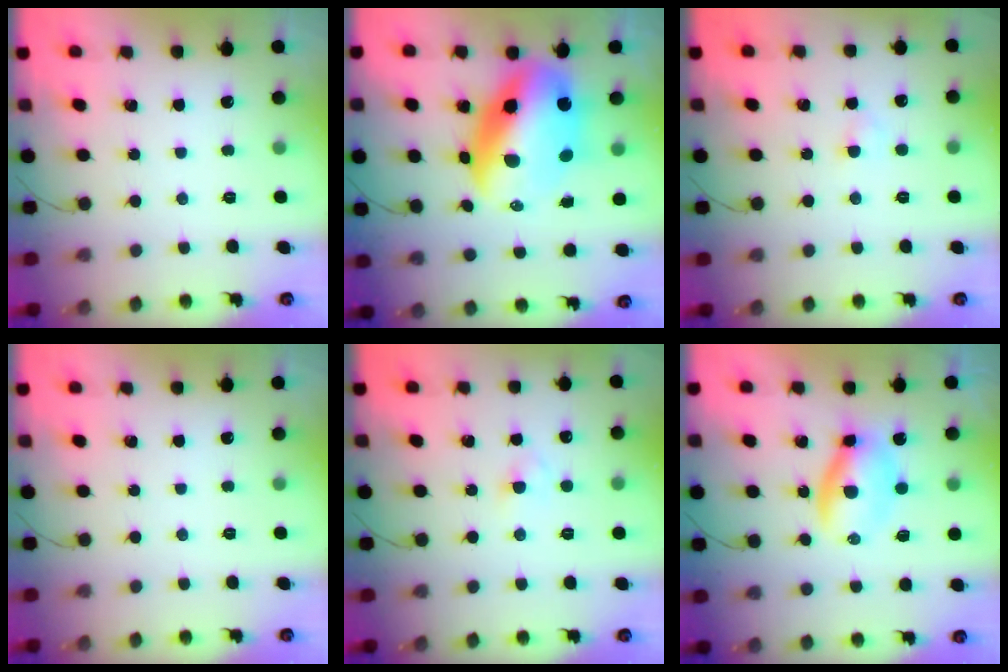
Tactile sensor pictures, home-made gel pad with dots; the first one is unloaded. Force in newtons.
{"total": 17.2, "press": 16.6, "slide": 4.4}
{"total": 2.4, "press": 2.2, "slide": 1.0}
{"total": 0.0}
{"total": 2.3, "press": 2.1, "slide": 1.0}
{"total": 5.1, "press": 5.0, "slide": 1.2}